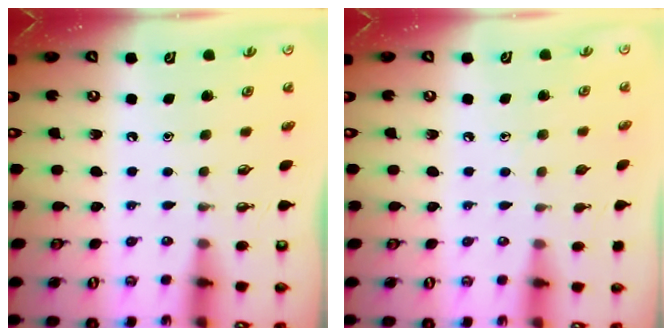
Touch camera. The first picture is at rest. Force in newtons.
{"total": 3.7, "press": 3.7, "slide": 0.4}